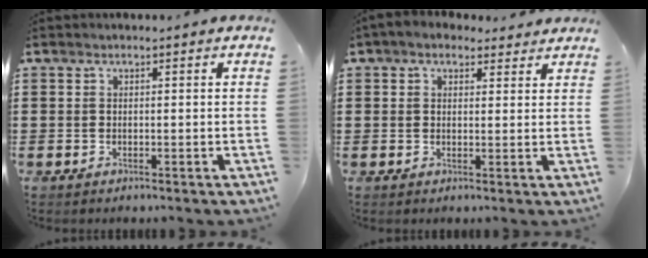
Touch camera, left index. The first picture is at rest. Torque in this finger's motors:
{"motor_torque": [2.14, 0.00, 0.94, 0.20]}